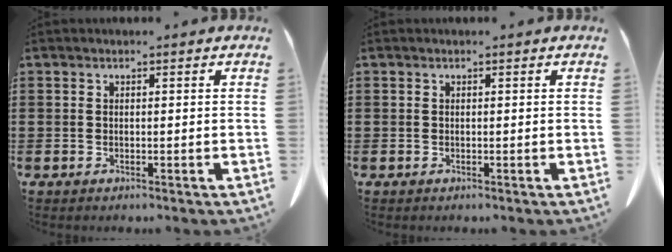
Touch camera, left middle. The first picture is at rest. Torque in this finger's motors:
{"motor_torque": [0.00, 0.00, 0.00, 0.00]}